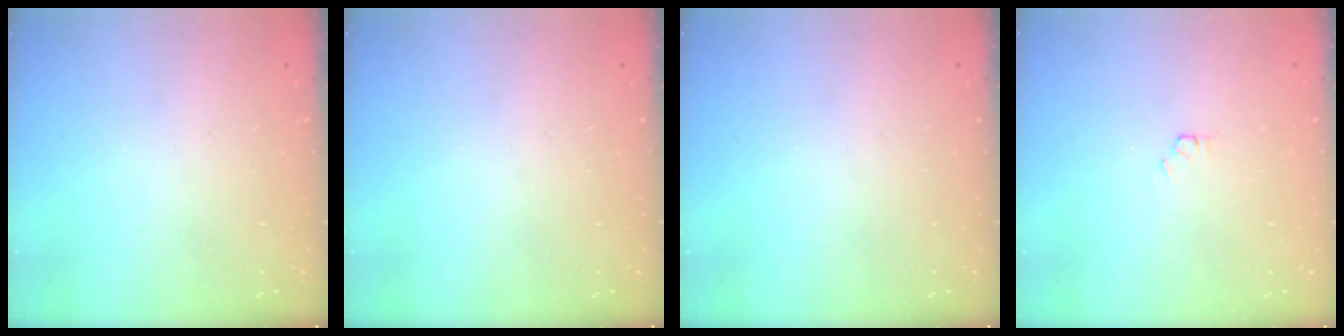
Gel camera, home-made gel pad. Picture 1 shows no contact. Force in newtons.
{"total": 0.0}
{"total": 0.0}
{"total": 1.5, "press": 1.5, "slide": 0.2}